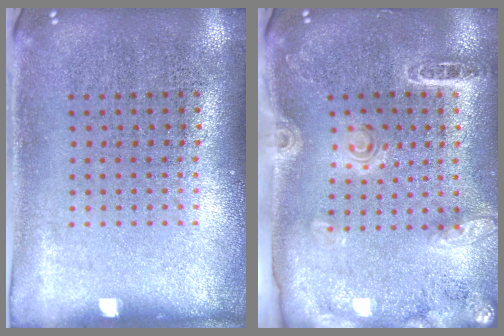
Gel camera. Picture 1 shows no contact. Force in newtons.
{"total": 1.8, "press": 1.8, "slide": 0.2}